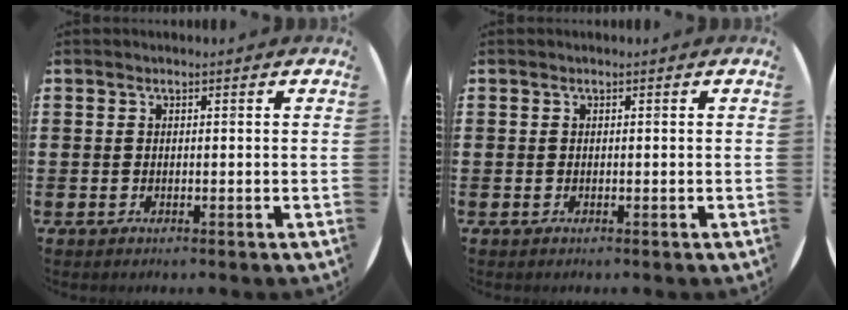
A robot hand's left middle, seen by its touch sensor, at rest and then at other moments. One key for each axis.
{"total": 0.0}